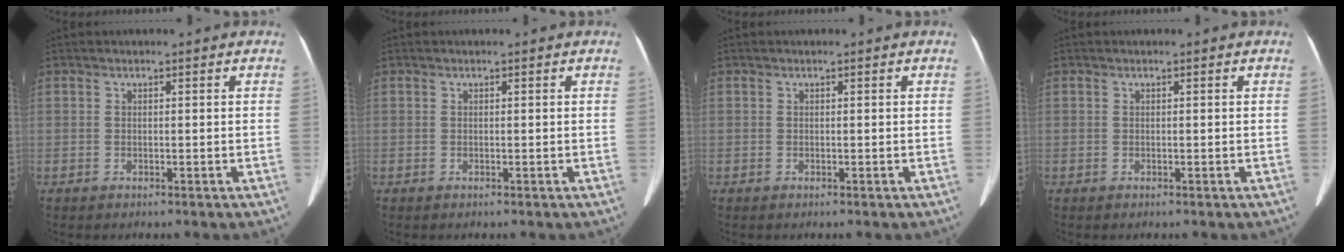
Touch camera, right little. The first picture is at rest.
{"total": 0.0}
{"total": 0.0}
{"total": 0.0}